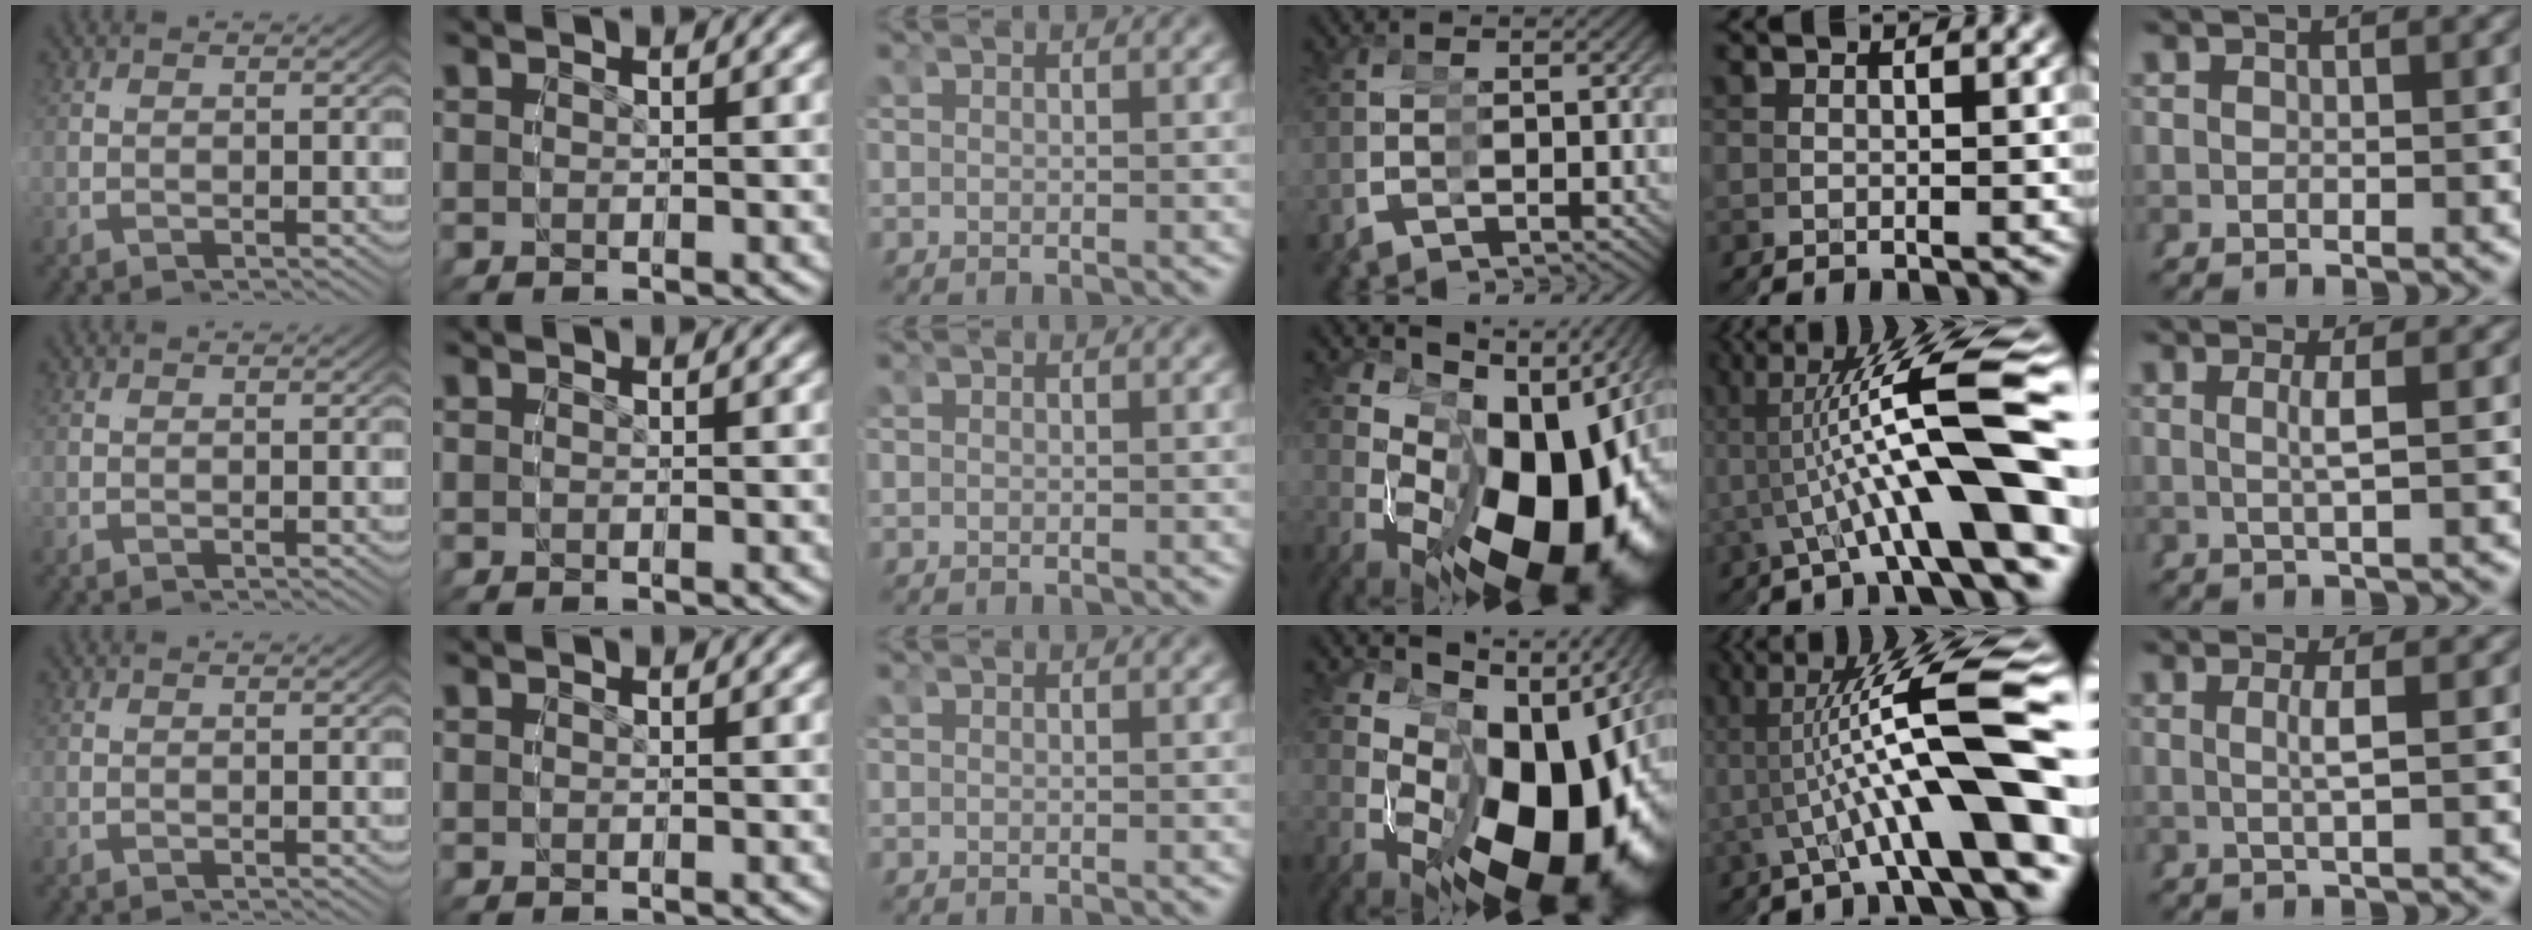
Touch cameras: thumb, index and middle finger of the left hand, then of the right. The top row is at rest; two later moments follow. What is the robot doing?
{"motion": "grasp_and_lifting", "object": "legos"}